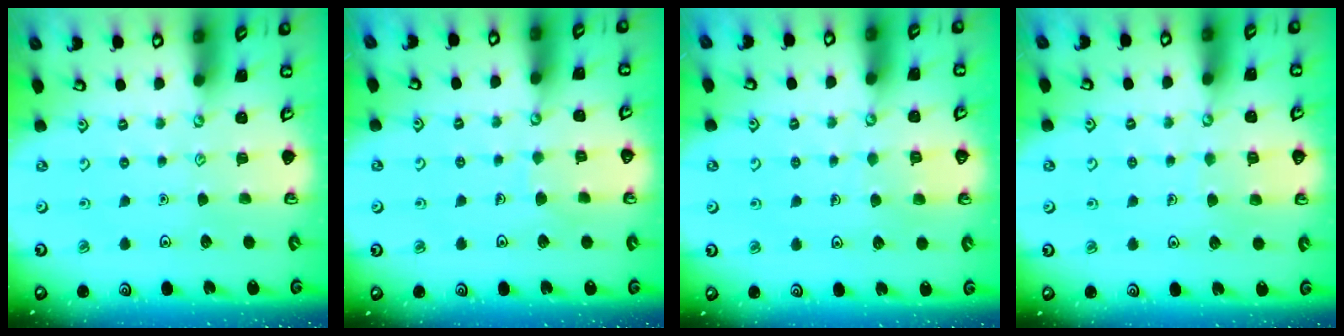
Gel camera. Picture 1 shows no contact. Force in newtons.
{"total": 5.4, "press": 5.3, "slide": 0.4}
{"total": 4.0, "press": 3.9, "slide": 0.3}
{"total": 5.1, "press": 5.1, "slide": 0.5}